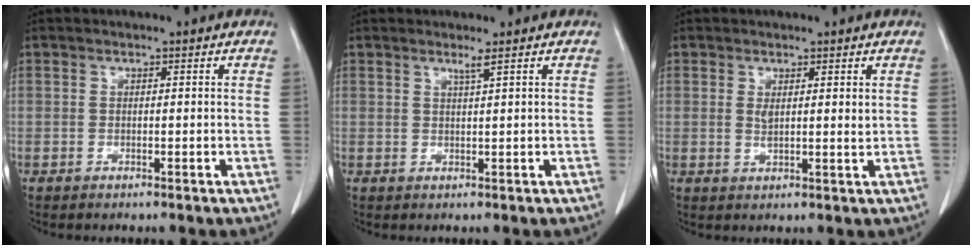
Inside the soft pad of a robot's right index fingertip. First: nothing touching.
{"total": 1.1, "force": [0.8, -0.5, 0.7], "torque": [-0.024, -0.010, 0.019]}
{"total": 2.5, "force": [0.9, 0.6, 2.3], "torque": [-0.040, -0.009, 0.018]}